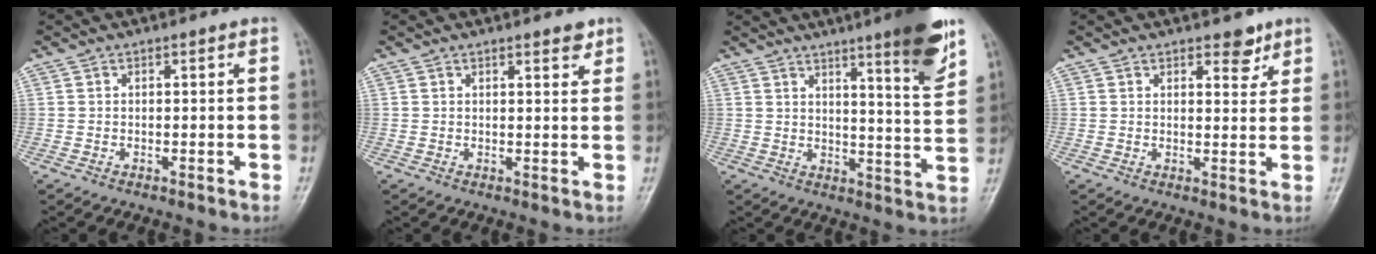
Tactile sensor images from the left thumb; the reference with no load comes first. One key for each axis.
{"total": 2.4, "fx": 1.8, "fy": 0.8, "fz": 1.4, "tx": -0.012, "ty": -0.011, "tz": 0.024}
{"total": 14.6, "fx": 9.0, "fy": 1.1, "fz": 11.4, "tx": -0.145, "ty": -0.056, "tz": 0.131}
{"total": 3.8, "fx": 2.6, "fy": 1.9, "fz": 2.0, "tx": -0.006, "ty": -0.016, "tz": 0.036}